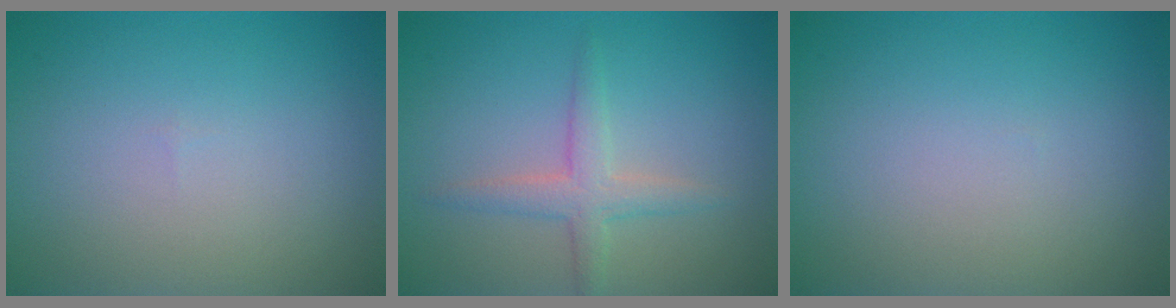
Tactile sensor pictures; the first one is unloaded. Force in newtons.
{"total": 2.4, "press": 2.4, "slide": 0.2}
{"total": 0.0}